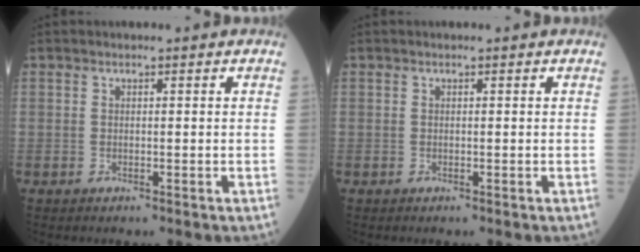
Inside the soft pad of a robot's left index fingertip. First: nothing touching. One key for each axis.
{"total": 0.0}